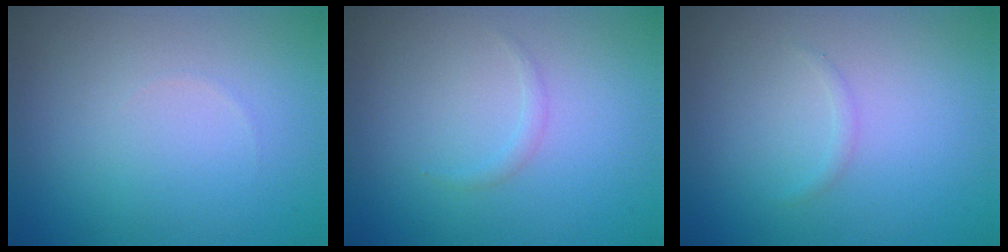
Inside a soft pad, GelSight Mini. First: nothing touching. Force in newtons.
{"total": 0.7, "press": 0.7, "slide": 0.1}
{"total": 0.5, "press": 0.5, "slide": 0.0}